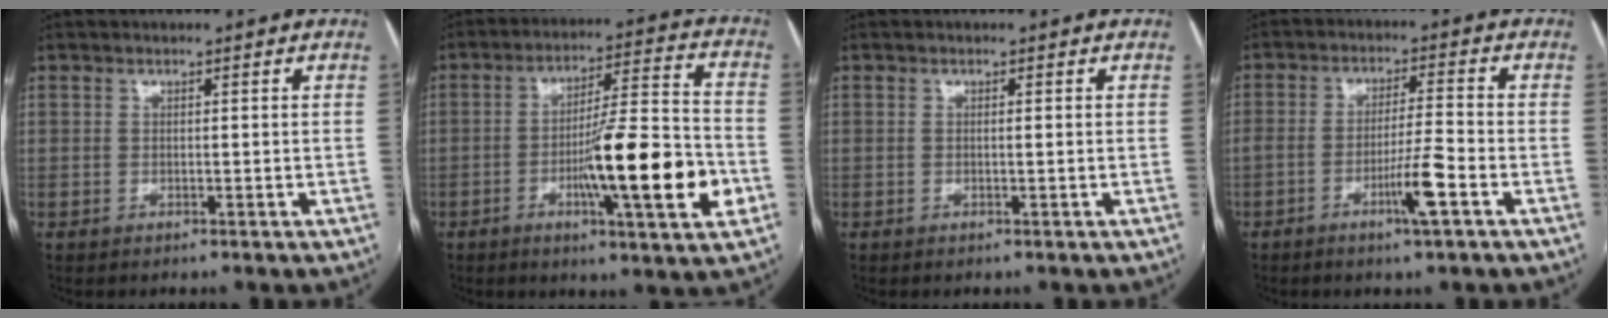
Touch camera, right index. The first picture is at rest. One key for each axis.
{"total": 16.7, "fx": -4.9, "fy": 1.1, "fz": 15.9, "tx": -0.257, "ty": -0.005, "tz": -0.073}
{"total": 0.0}
{"total": 6.5, "fx": -3.1, "fy": -0.2, "fz": 5.7, "tx": -0.107, "ty": -0.001, "tz": -0.053}